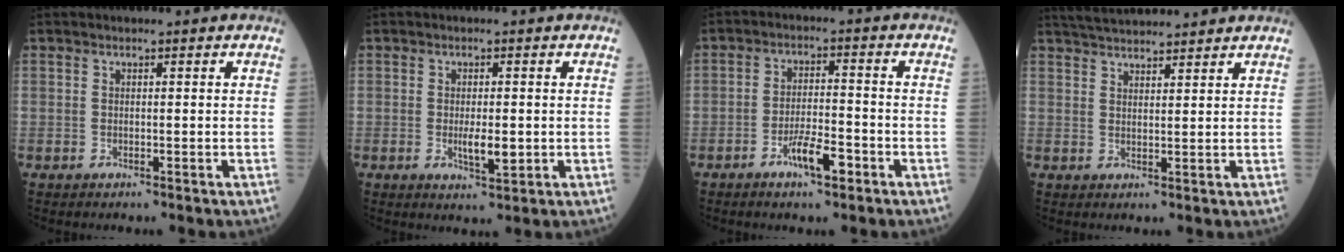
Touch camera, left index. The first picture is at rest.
{"total": 3.6, "force": [-0.5, 1.0, 3.4], "torque": [-0.063, -0.004, -0.003]}
{"total": 5.7, "force": [-3.2, 1.3, 4.5], "torque": [-0.086, 0.001, -0.055]}
{"total": 8.4, "force": [8.0, 0.6, 2.6], "torque": [-0.049, 0.035, 0.122]}